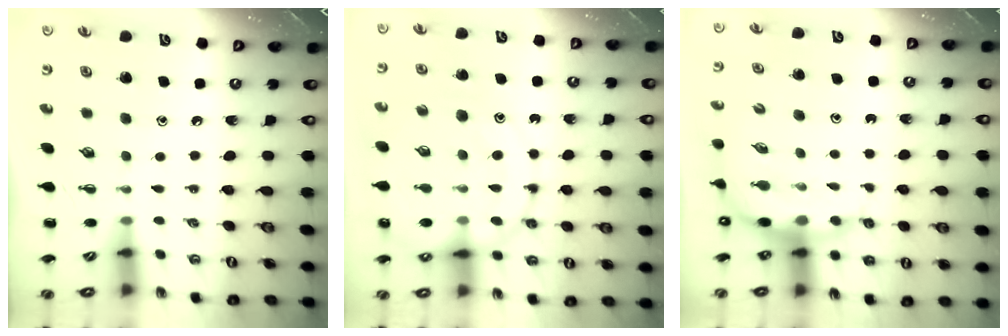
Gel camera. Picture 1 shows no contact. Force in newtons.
{"total": 17.1, "press": 17.0, "slide": 2.3}
{"total": 7.1, "press": 6.9, "slide": 1.7}